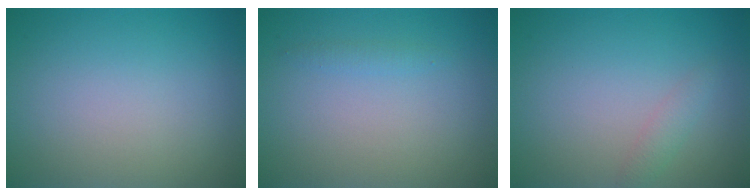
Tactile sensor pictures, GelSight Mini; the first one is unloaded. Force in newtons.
{"total": 0.7, "press": 0.7, "slide": 0.0}
{"total": 1.2, "press": 1.2, "slide": 0.1}